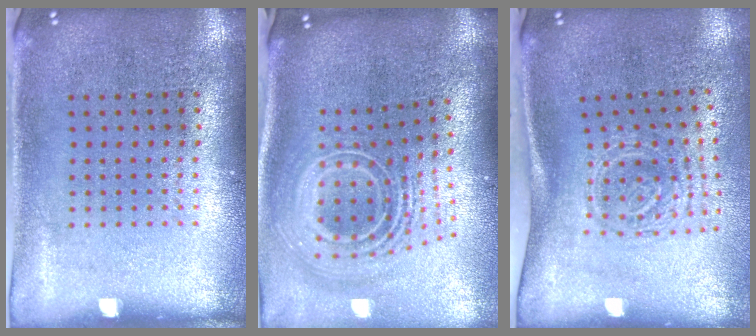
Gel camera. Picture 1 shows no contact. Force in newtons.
{"total": 2.9, "press": 1.9, "slide": 2.1}
{"total": 1.8, "press": 1.3, "slide": 1.3}